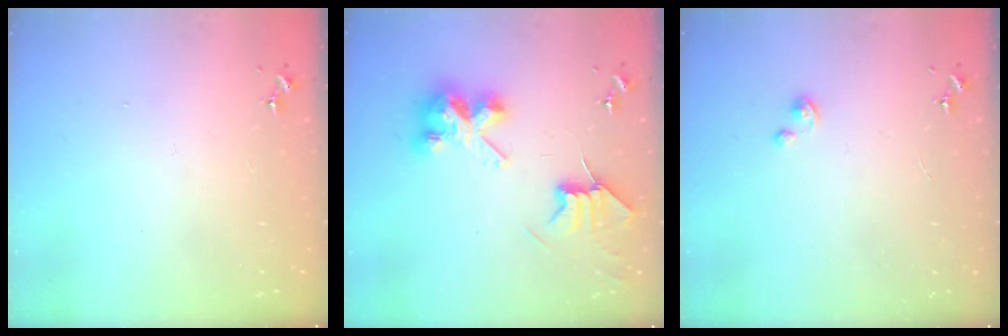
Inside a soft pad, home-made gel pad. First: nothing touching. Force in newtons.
{"total": 9.7, "press": 9.7, "slide": 0.5}
{"total": 1.5, "press": 1.5, "slide": 0.2}